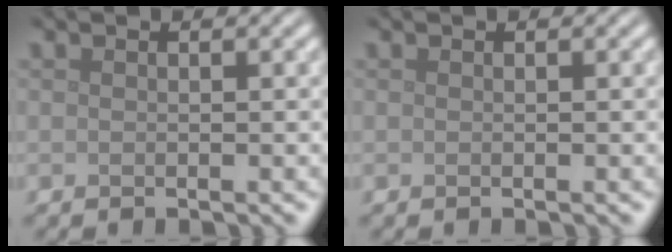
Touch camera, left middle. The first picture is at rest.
{"total": 0.0}